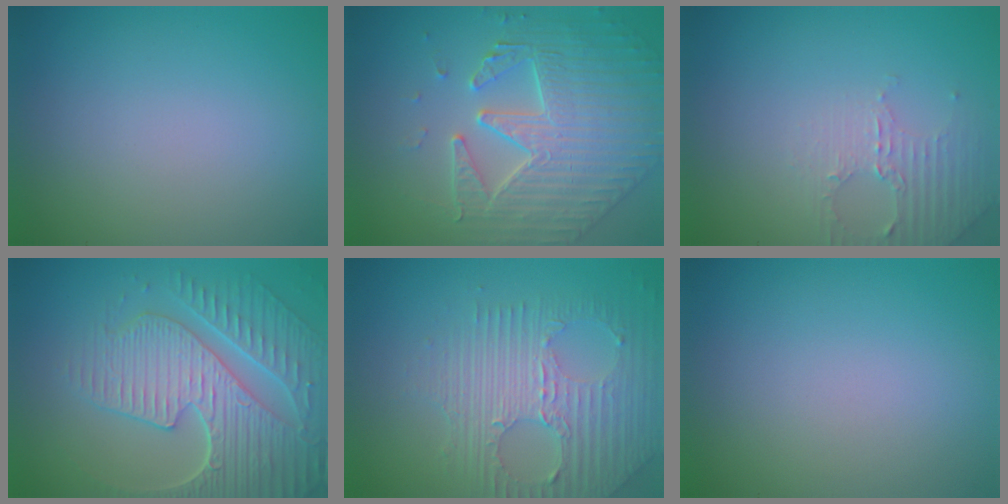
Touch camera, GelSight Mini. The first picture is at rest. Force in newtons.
{"total": 5.2, "press": 4.9, "slide": 1.5}
{"total": 2.6, "press": 2.5, "slide": 0.7}
{"total": 8.4, "press": 6.1, "slide": 5.8}
{"total": 6.5, "press": 4.5, "slide": 4.7}
{"total": 0.0}